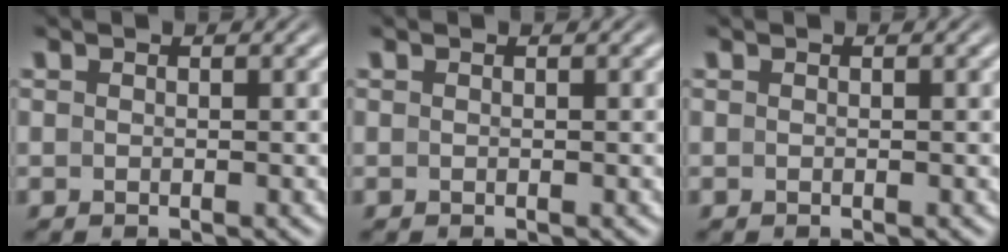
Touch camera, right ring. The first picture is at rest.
{"total": 0.0}
{"total": 0.0}